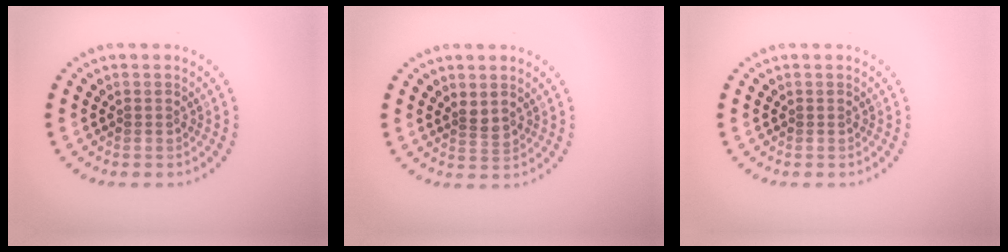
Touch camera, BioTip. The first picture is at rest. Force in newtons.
{"total": 1.5, "press": 1.2, "slide": 0.9}
{"total": 0.0}